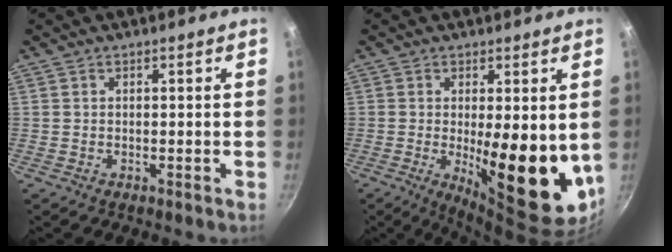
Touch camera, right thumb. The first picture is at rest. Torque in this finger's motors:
{"motor_torque": [2.48, 2.53, 1.92, -0.10, 0.19]}